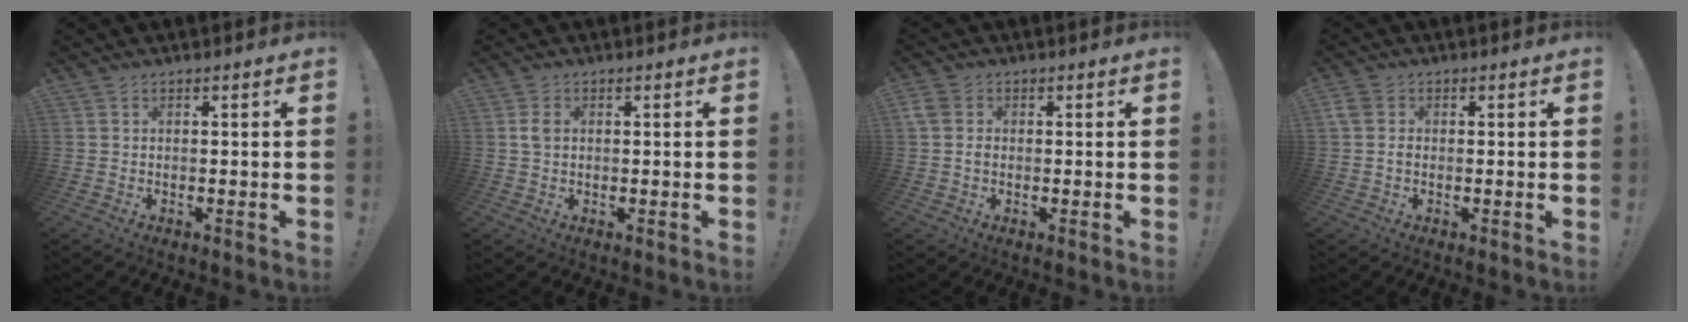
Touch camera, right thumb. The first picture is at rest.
{"total": 2.6, "force": [0.4, 1.8, 1.9], "torque": [-0.037, 0.006, 0.008]}
{"total": 3.2, "force": [-0.1, 2.6, 1.9], "torque": [-0.042, 0.005, -0.004]}
{"total": 2.8, "force": [-0.4, 2.1, 1.7], "torque": [-0.038, 0.005, -0.008]}